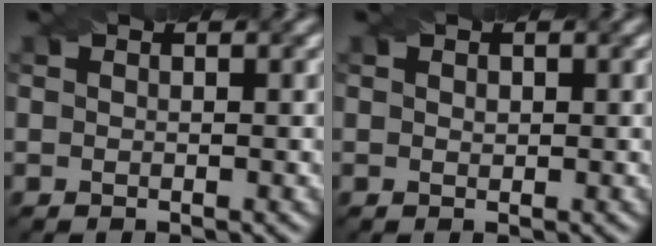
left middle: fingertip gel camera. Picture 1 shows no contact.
{"total": 0.5, "force": [0.1, 0.4, 0.3], "torque": [-0.005, -0.001, 0.003]}